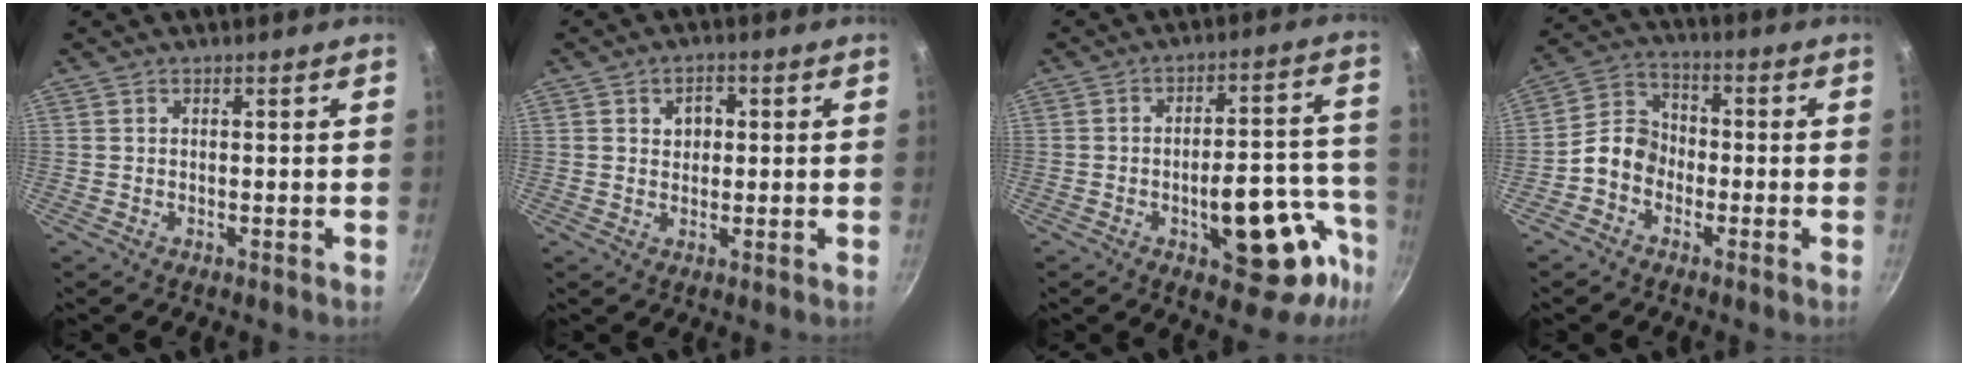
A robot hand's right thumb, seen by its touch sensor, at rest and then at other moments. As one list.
[{"total": 2.1, "force": [0.3, 1.8, 1.1], "torque": [-0.006, 0.003, 0.003]}, {"total": 18.9, "force": [-8.1, 8.6, 14.7], "torque": [-0.122, 0.051, -0.102]}, {"total": 7.6, "force": [-2.7, 6.1, 3.7], "torque": [-0.043, 0.035, -0.070]}]